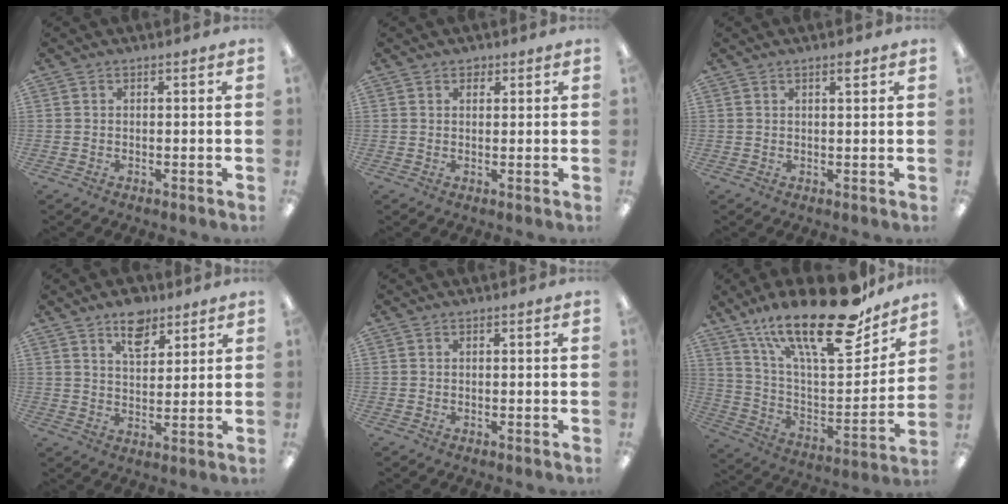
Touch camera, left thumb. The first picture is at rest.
{"total": 1.6, "force": [1.2, 1.0, 0.4], "torque": [-0.001, -0.001, 0.020]}
{"total": 1.8, "force": [1.3, 0.4, 1.1], "torque": [-0.016, -0.002, 0.021]}
{"total": 8.1, "force": [5.3, 4.6, 3.9], "torque": [-0.045, -0.024, 0.091]}
{"total": 0.0}
{"total": 27.2, "force": [18.7, 8.8, 17.8], "torque": [-0.269, -0.114, 0.312]}